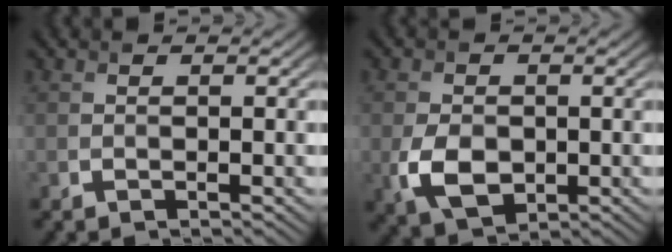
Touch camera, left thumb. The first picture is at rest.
{"total": 5.5, "force": [-1.0, 3.9, 3.8], "torque": [-0.093, -0.015, -0.018]}